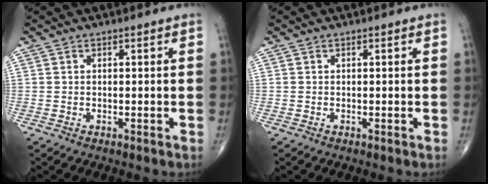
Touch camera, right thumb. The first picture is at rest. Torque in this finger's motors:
{"motor_torque": [0.23, 0.00, -0.11, -0.02, 0.02]}